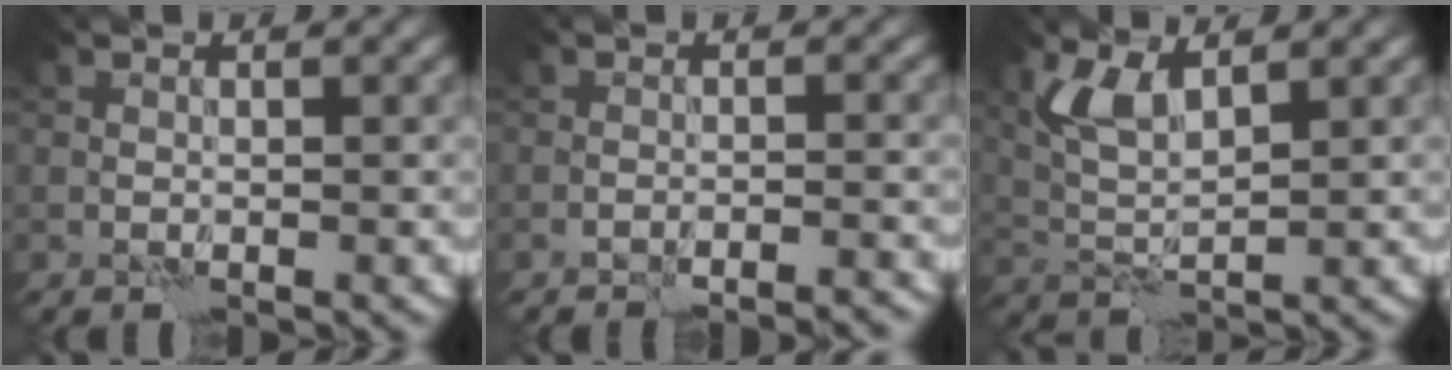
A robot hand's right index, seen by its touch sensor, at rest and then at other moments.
{"total": 4.0, "force": [-3.8, 0.3, 1.2], "torque": [-0.016, 0.016, -0.049]}
{"total": 3.9, "force": [2.1, 1.3, 3.0], "torque": [-0.076, -0.001, 0.044]}